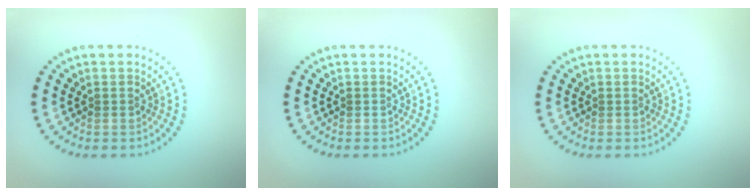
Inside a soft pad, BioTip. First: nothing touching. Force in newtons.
{"total": 0.0}
{"total": 0.0}